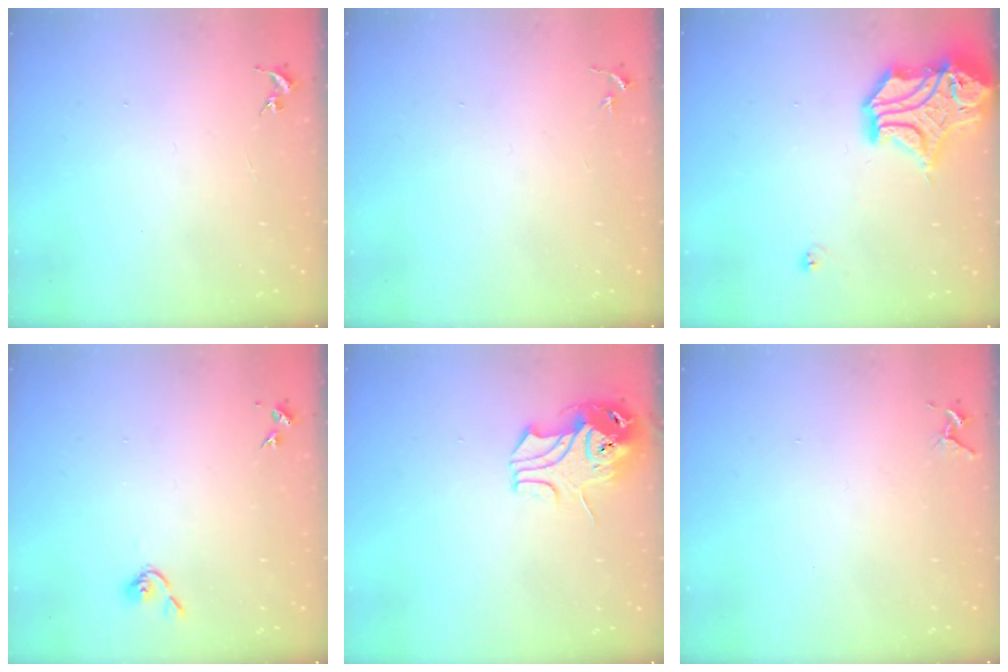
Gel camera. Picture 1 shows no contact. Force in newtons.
{"total": 2.6, "press": 2.5, "slide": 0.3}
{"total": 16.3, "press": 16.1, "slide": 2.6}
{"total": 3.4, "press": 3.4, "slide": 0.6}
{"total": 10.1, "press": 10.0, "slide": 1.3}
{"total": 4.3, "press": 4.3, "slide": 0.5}